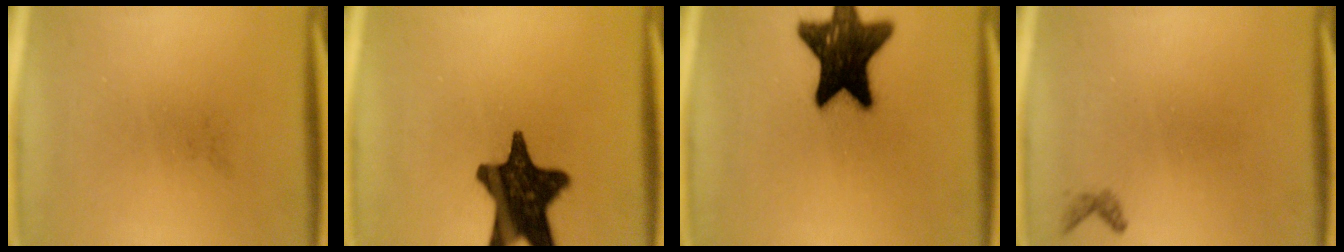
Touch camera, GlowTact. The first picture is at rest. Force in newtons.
{"total": 16.5}
{"total": 17.6}
{"total": 0.7}